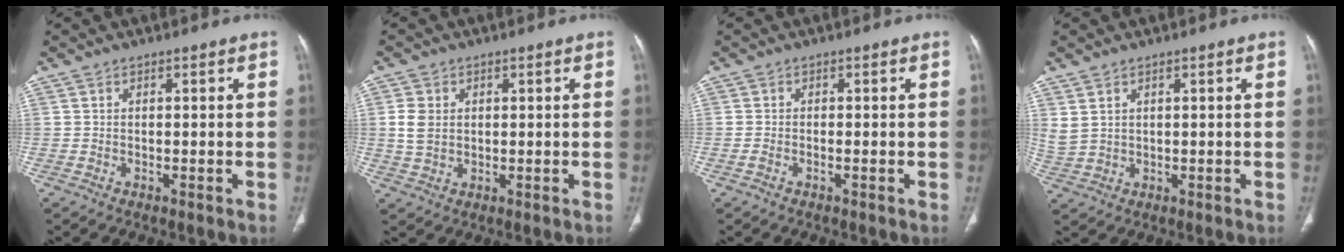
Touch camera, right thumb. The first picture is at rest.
{"total": 4.3, "force": [0.8, 3.3, 2.6], "torque": [-0.050, 0.000, 0.018]}
{"total": 1.0, "force": [-0.5, 0.2, 0.8], "torque": [-0.027, 0.004, -0.011]}
{"total": 3.3, "force": [1.7, 2.2, 1.8], "torque": [-0.045, -0.004, 0.048]}